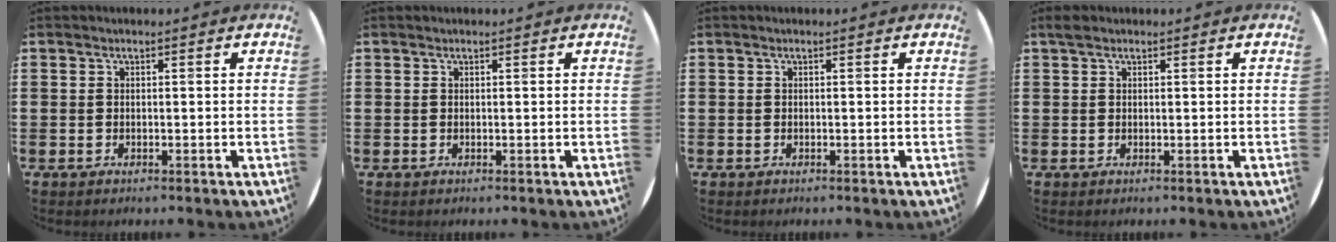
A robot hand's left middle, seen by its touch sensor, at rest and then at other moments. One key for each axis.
{"total": 0.0}
{"total": 0.0}
{"total": 1.0, "fx": 0.8, "fy": 0.5, "fz": 0.3, "tx": 0.001, "ty": 0.001, "tz": 0.013}